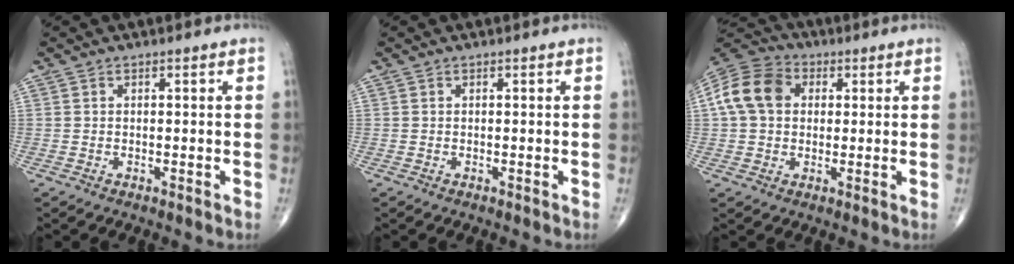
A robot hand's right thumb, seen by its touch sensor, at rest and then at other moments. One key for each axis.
{"total": 0.0}
{"total": 12.5, "fx": 2.4, "fy": 9.5, "fz": 7.7, "tx": -0.143, "ty": 0.025, "tz": 0.034}